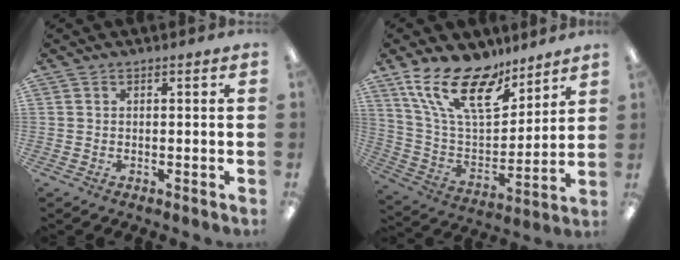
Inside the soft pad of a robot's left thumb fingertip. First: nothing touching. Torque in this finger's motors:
{"motor_torque": [0.56, 0.48, 1.36, -1.40, 0.36]}